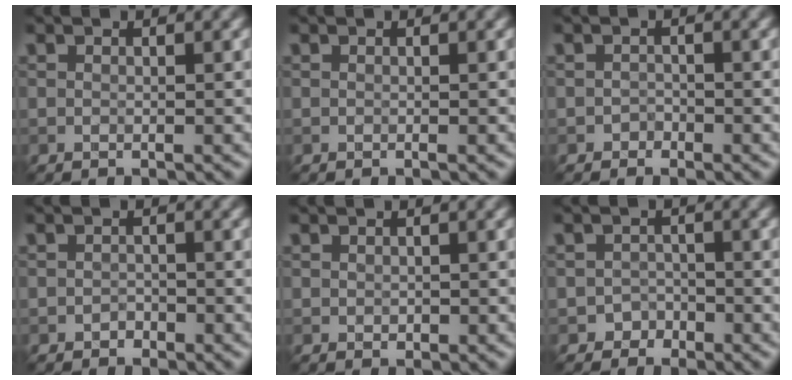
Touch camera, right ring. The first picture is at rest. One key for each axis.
{"total": 0.0}
{"total": 0.8, "fx": -0.6, "fy": 0.6, "fz": -0.1, "tx": 0.008, "ty": 0.004, "tz": -0.012}
{"total": 0.8, "fx": -0.6, "fy": 0.5, "fz": 0.1, "tx": 0.003, "ty": 0.002, "tz": -0.010}
{"total": 0.5, "fx": 0.1, "fy": 0.5, "fz": 0.2, "tx": -0.002, "ty": -0.003, "tz": 0.000}
{"total": 1.7, "fx": -1.2, "fy": 1.2, "fz": -0.4, "tx": 0.019, "ty": 0.012, "tz": -0.024}